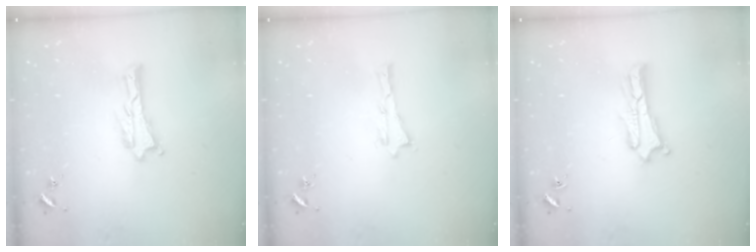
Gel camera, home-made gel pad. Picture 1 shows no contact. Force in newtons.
{"total": 0.0}
{"total": 1.8, "press": 1.8, "slide": 0.3}